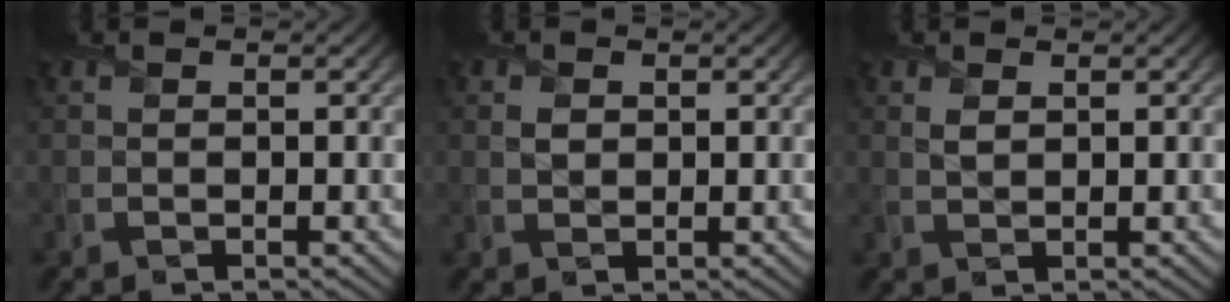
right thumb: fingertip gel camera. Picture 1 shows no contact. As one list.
[{"total": 1.0, "force": [0.2, 0.9, 0.2], "torque": [-0.004, -0.004, 0.007]}, {"total": 0.8, "force": [0.5, 0.6, 0.4], "torque": [-0.011, -0.003, 0.016]}]